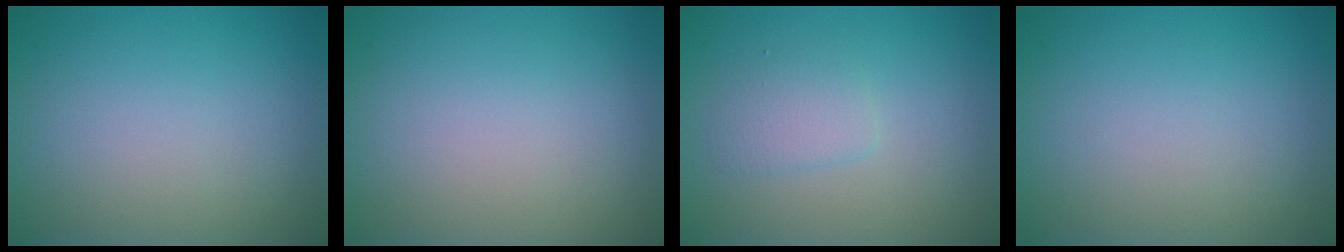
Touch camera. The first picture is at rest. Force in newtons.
{"total": 0.0}
{"total": 1.7, "press": 1.7, "slide": 0.1}
{"total": 0.0}